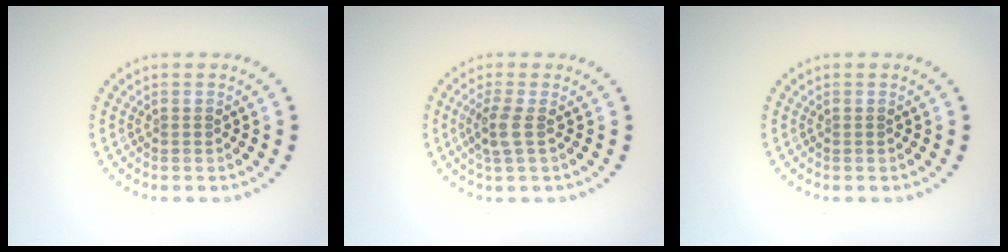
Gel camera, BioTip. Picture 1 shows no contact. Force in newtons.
{"total": 2.1, "press": 1.8, "slide": 1.2}
{"total": 0.0}